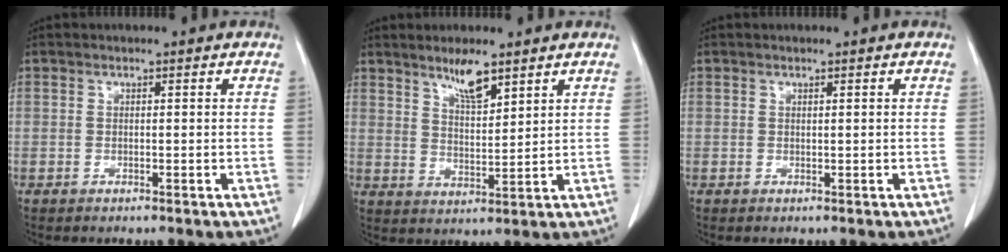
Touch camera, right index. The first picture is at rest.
{"total": 5.4, "force": [4.0, 0.9, 3.5], "torque": [-0.063, -0.005, 0.073]}
{"total": 0.0}